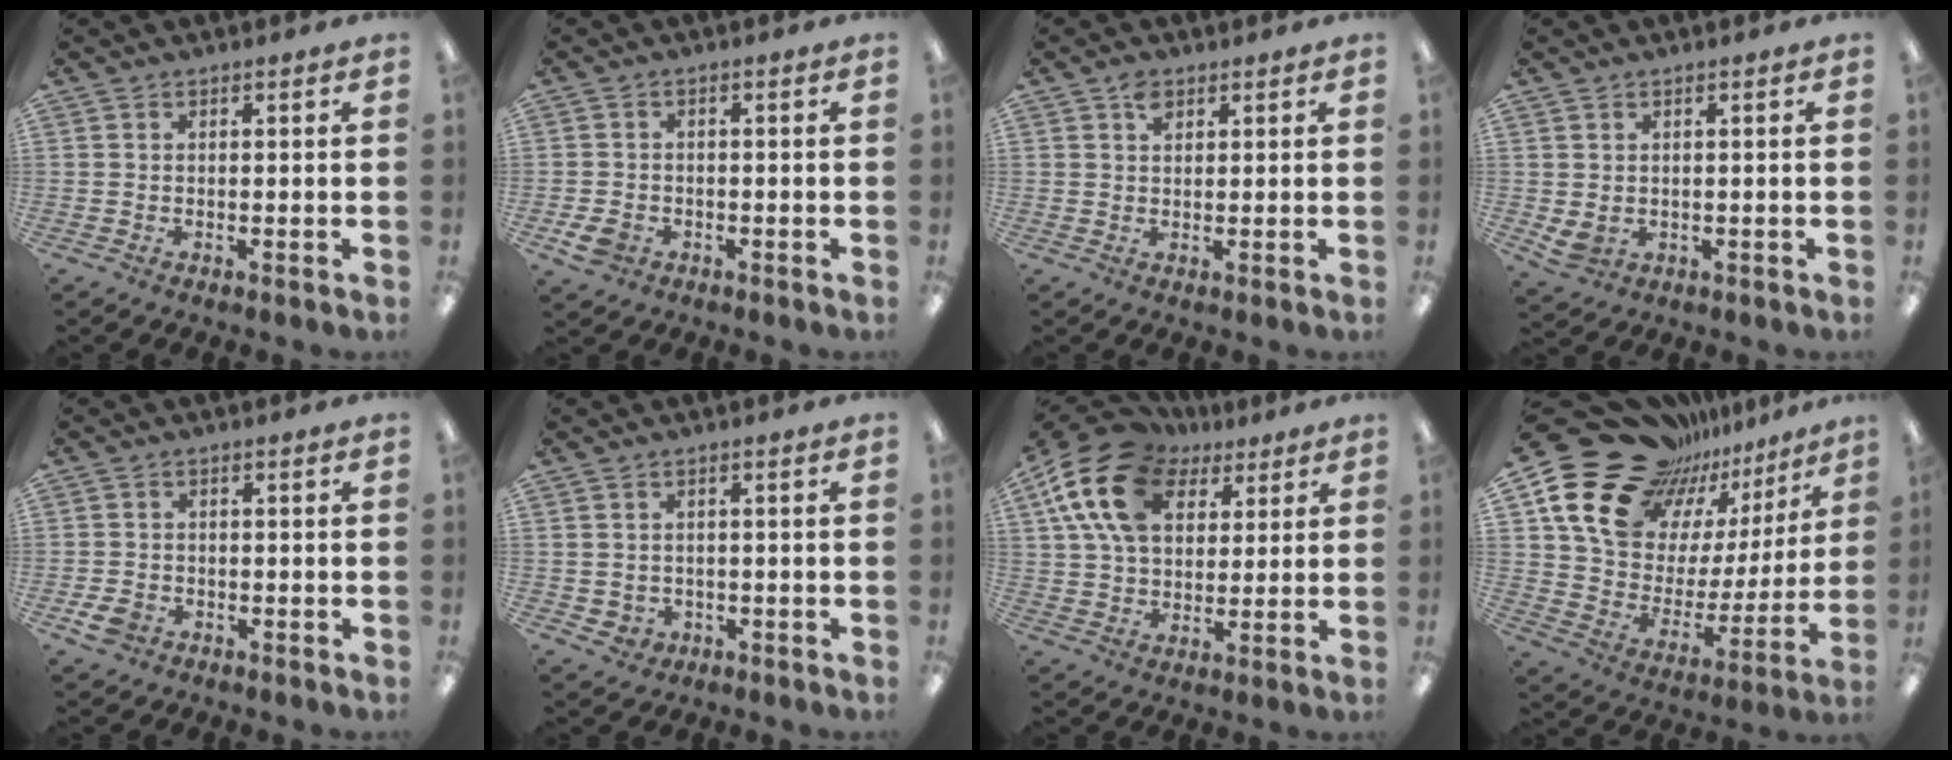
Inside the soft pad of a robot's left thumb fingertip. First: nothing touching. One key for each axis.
{"total": 4.3, "fx": -2.0, "fy": 3.1, "fz": 2.0, "tx": -0.043, "ty": 0.009, "tz": -0.037}
{"total": 2.8, "fx": 1.8, "fy": 1.8, "fz": 1.3, "tx": -0.021, "ty": -0.002, "tz": 0.032}
{"total": 3.0, "fx": 0.4, "fy": 2.5, "fz": 1.6, "tx": -0.036, "ty": -0.005, "tz": 0.005}
{"total": 3.8, "fx": -1.9, "fy": 2.8, "fz": 1.8, "tx": -0.038, "ty": 0.006, "tz": -0.036}
{"total": 2.4, "fx": -0.3, "fy": 2.3, "fz": 0.7, "tx": -0.015, "ty": 0.002, "tz": -0.005}
{"total": 19.6, "fx": 8.7, "fy": 12.9, "fz": 12.0, "tx": -0.240, "ty": -0.018, "tz": 0.157}
{"total": 23.2, "fx": 16.7, "fy": 13.8, "fz": 8.4, "tx": -0.149, "ty": -0.118, "tz": 0.319}